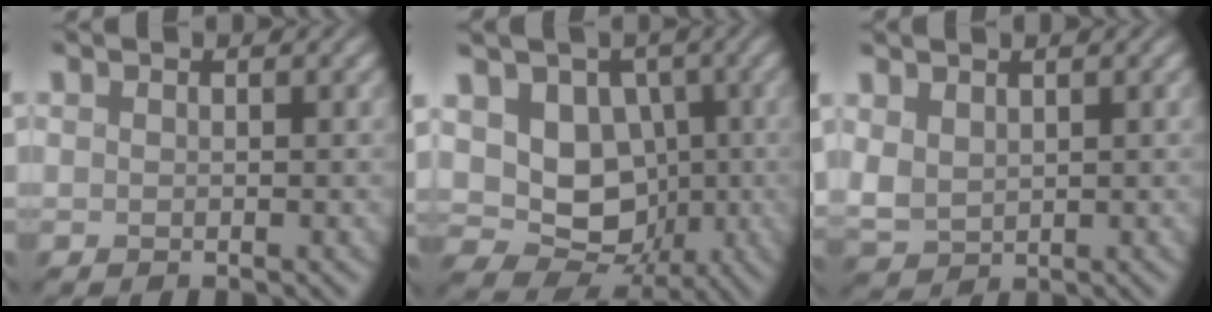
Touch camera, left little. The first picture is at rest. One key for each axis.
{"total": 10.1, "fx": -0.1, "fy": 8.4, "fz": 5.7, "tx": -0.094, "ty": 0.014, "tz": -0.022}
{"total": 2.3, "fx": 0.8, "fy": 1.5, "fz": 1.5, "tx": -0.055, "ty": 0.001, "tz": 0.028}